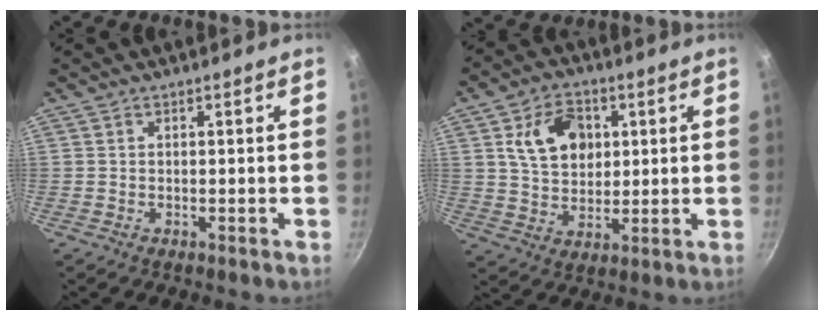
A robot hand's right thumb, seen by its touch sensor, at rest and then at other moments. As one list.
[{"total": 11.3, "force": [3.3, 8.1, 7.1], "torque": [-0.092, -0.005, 0.057]}]